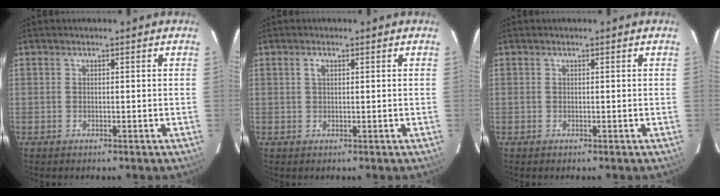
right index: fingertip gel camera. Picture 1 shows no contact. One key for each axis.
{"total": 1.2, "fx": 0.4, "fy": 0.7, "fz": 0.9, "tx": -0.018, "ty": 0.004, "tz": 0.007}
{"total": 0.5, "fx": -0.1, "fy": 0.5, "fz": 0.1, "tx": 0.001, "ty": 0.000, "tz": -0.003}